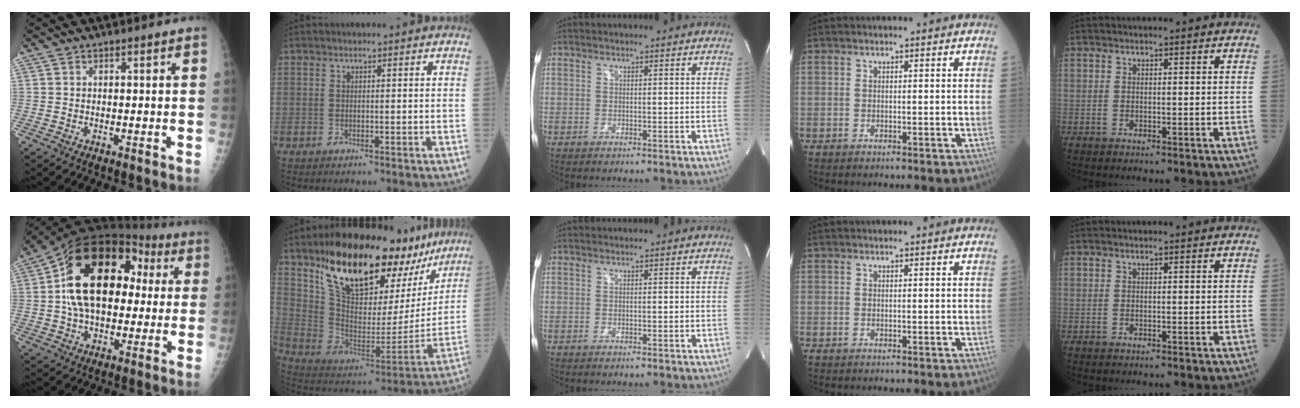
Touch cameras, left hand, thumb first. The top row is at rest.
{"thumb": {"total": 21.4, "force": [3.0, 13.5, 16.3], "torque": [-0.252, 0.032, 0.041]}, "index": {"total": 27.0, "force": [19.9, 10.2, 15.2], "torque": [-0.233, -0.006, 0.304]}}